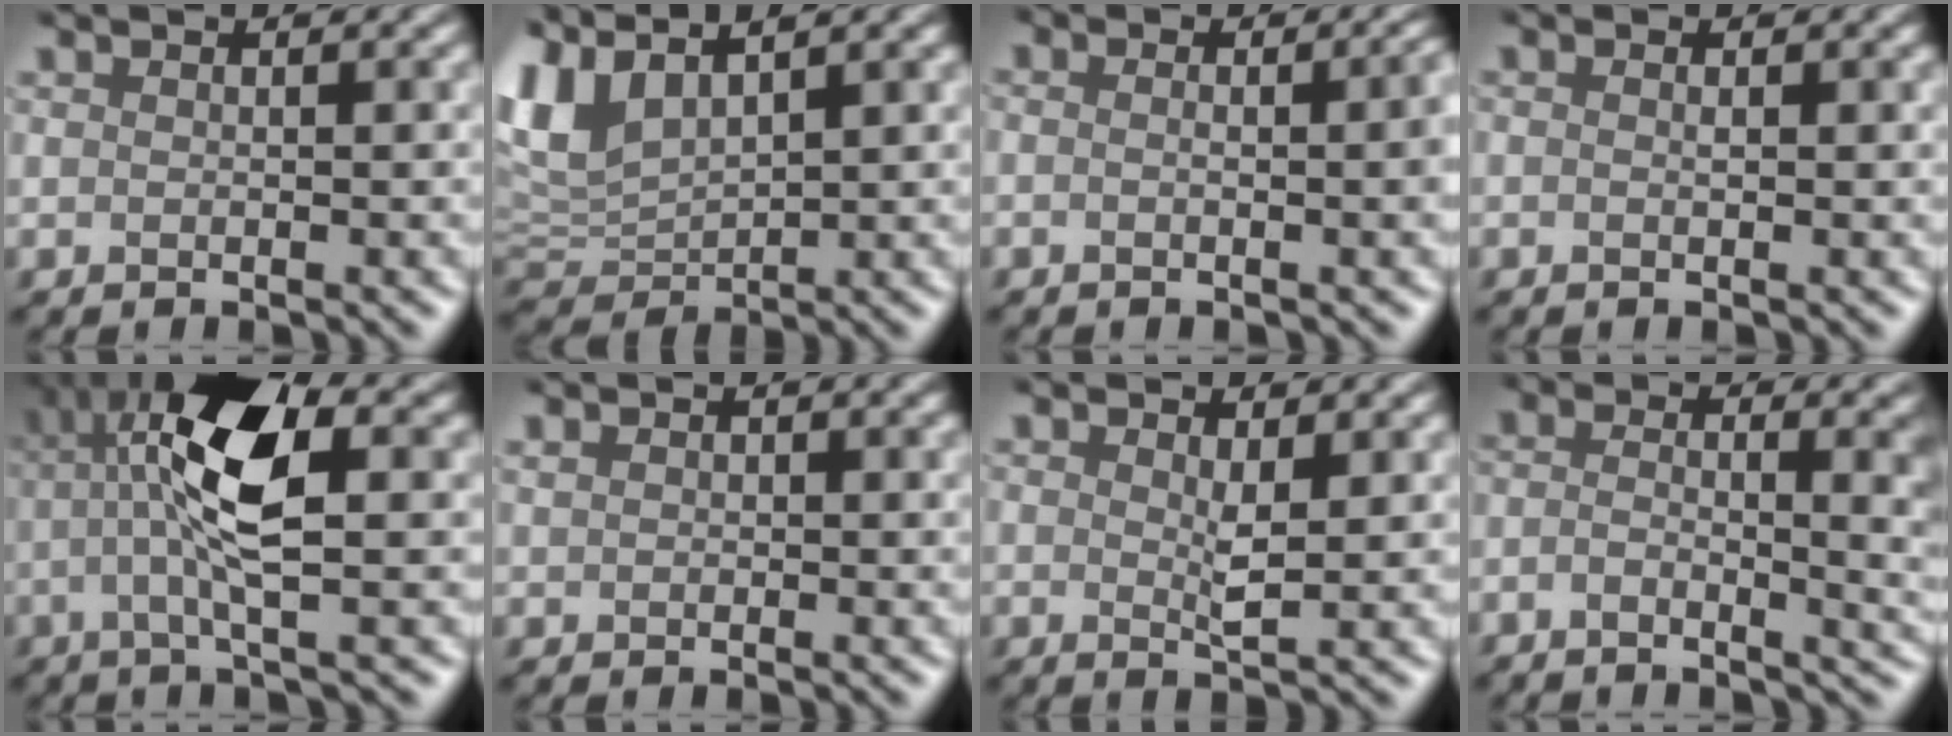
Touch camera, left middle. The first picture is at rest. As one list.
[{"total": 4.1, "force": [2.6, 1.8, 2.6], "torque": [-0.118, 0.012, 0.080]}, {"total": 3.1, "force": [-1.0, 1.4, 2.6], "torque": [-0.007, 0.009, -0.020]}, {"total": 0.0}, {"total": 5.7, "force": [0.1, 0.8, 5.7], "torque": [-0.153, 0.015, 0.022]}, {"total": 1.5, "force": [0.0, -0.9, -1.3], "torque": [0.001, -0.003, 0.016]}, {"total": 1.4, "force": [-0.1, -1.4, -0.3], "torque": [-0.032, -0.006, 0.022]}, {"total": 3.5, "force": [-1.5, 0.7, 3.1], "torque": [-0.069, -0.014, -0.006]}]